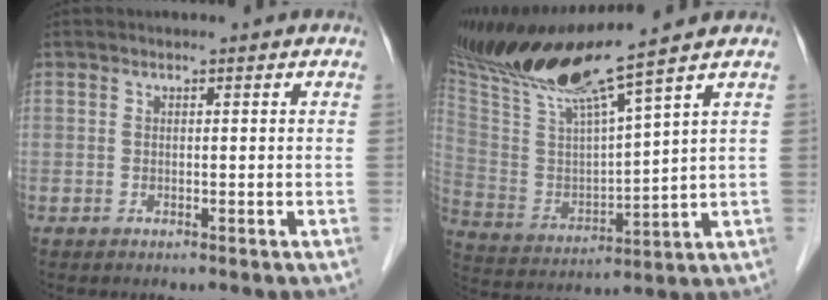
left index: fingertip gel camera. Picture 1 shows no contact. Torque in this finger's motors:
{"motor_torque": [-0.43, -0.65, 0.29, 0.16]}